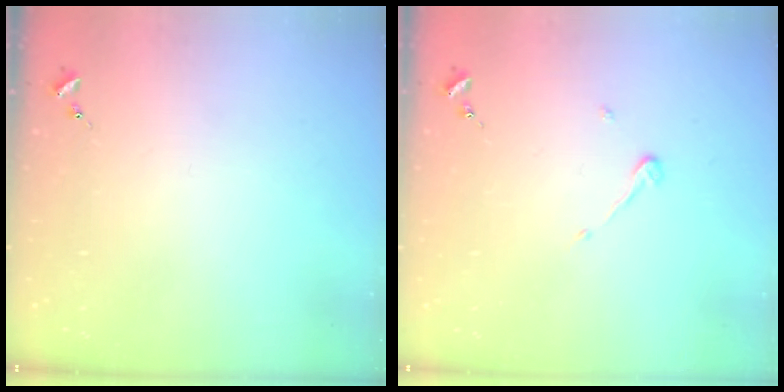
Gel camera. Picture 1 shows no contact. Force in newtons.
{"total": 3.7, "press": 3.7, "slide": 0.3}